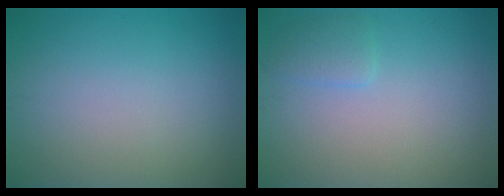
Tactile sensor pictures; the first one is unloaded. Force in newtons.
{"total": 1.4, "press": 1.4, "slide": 0.1}